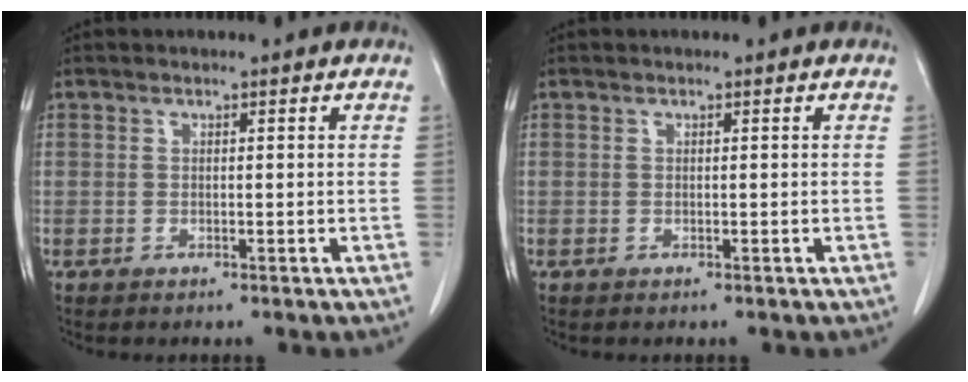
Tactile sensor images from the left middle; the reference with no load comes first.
{"total": 0.0}